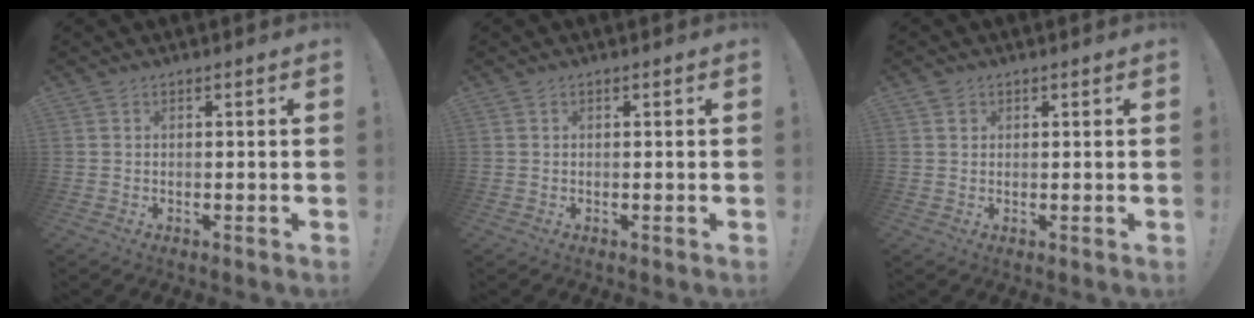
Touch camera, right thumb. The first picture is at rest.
{"total": 0.0}
{"total": 1.6, "force": [0.8, 1.3, 0.4], "torque": [0.001, -0.002, 0.013]}